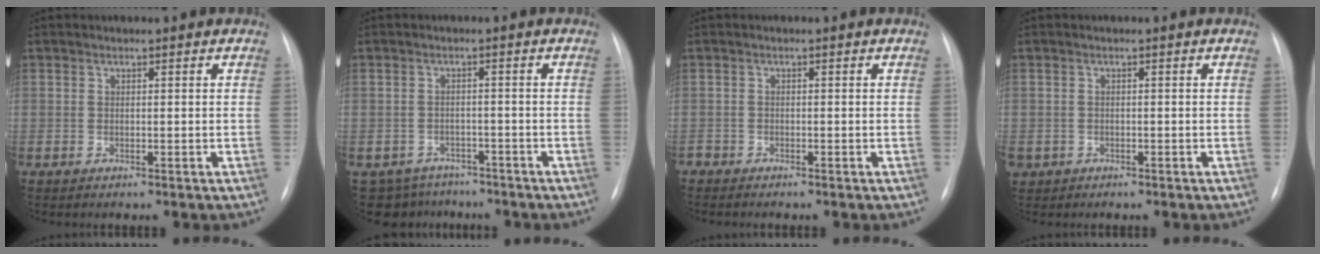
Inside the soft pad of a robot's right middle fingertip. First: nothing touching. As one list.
[{"total": 6.7, "force": [-5.6, 3.8, 0.0], "torque": [0.001, 0.016, -0.070]}, {"total": 1.6, "force": [-1.5, 0.5, 0.2], "torque": [-0.004, -0.002, -0.024]}, {"total": 2.7, "force": [-1.5, 2.2, 0.5], "torque": [-0.012, 0.000, -0.023]}]